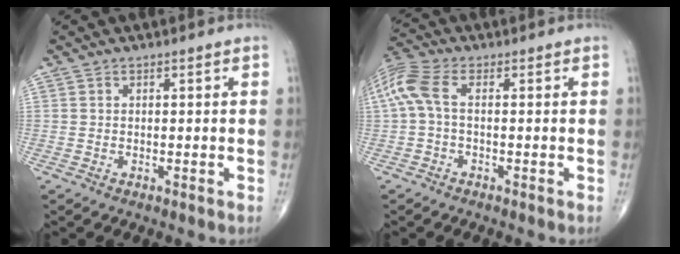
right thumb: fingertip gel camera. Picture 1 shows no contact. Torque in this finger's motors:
{"motor_torque": [0.01, 0.05, 0.13, 0.00, 0.11]}